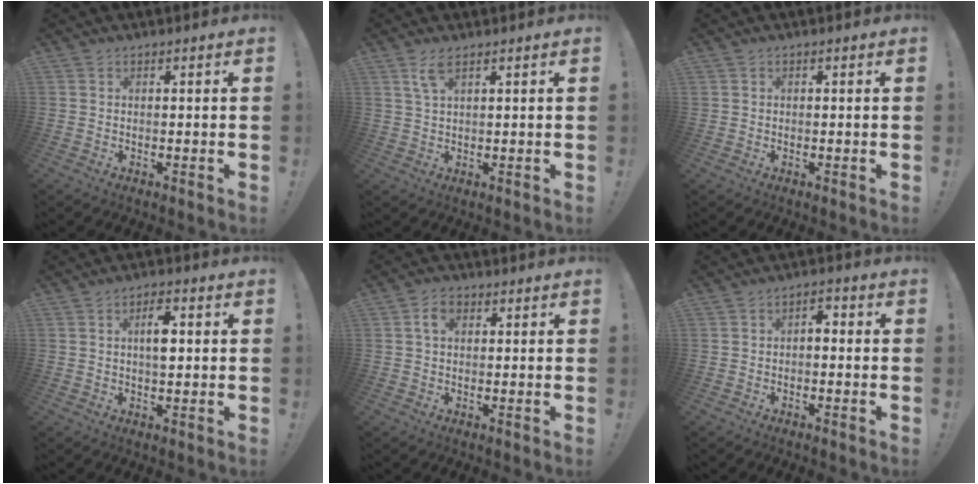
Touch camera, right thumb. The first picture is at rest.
{"total": 4.4, "force": [2.5, 1.4, 3.4], "torque": [-0.065, -0.002, 0.045]}
{"total": 0.6, "force": [0.1, 0.6, -0.2], "torque": [-0.005, 0.005, 0.004]}
{"total": 5.5, "force": [0.8, 2.4, 4.9], "torque": [-0.079, 0.005, 0.008]}
{"total": 4.4, "force": [1.5, 2.9, 3.0], "torque": [-0.048, 0.006, 0.025]}
{"total": 2.5, "force": [-1.3, 1.4, 1.6], "torque": [-0.024, 0.005, -0.029]}